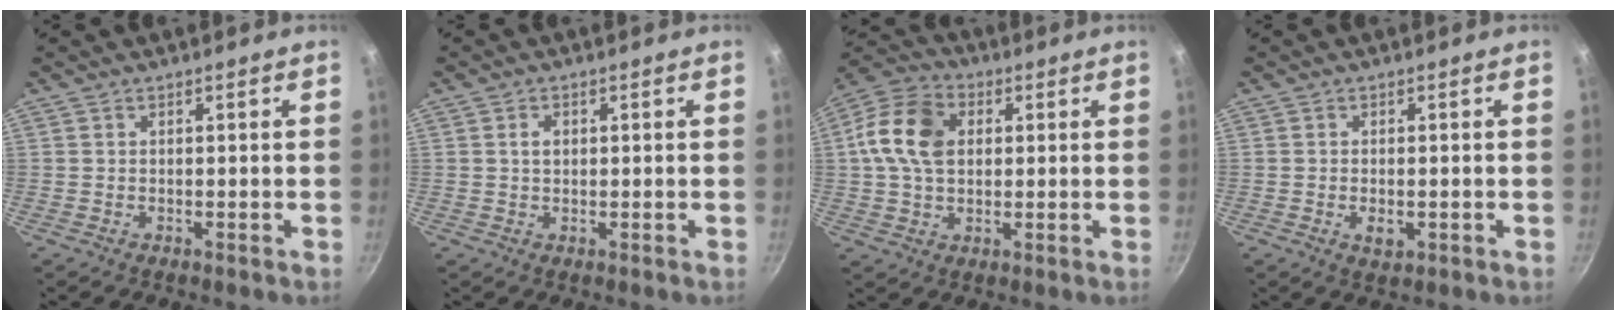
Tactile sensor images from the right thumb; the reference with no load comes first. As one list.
[{"total": 1.9, "force": [0.3, 1.4, 1.2], "torque": [-0.015, 0.004, 0.006]}, {"total": 12.9, "force": [2.0, 9.2, 8.8], "torque": [-0.147, 0.015, 0.019]}, {"total": 2.8, "force": [-0.7, 1.5, 2.2], "torque": [-0.040, -0.004, -0.008]}]